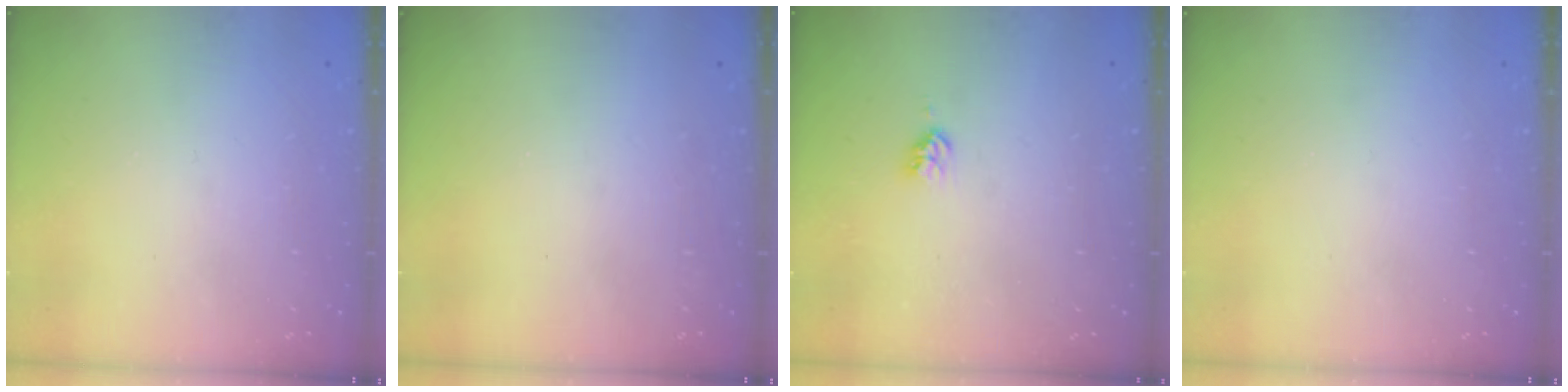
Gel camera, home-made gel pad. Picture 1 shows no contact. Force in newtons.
{"total": 0.0}
{"total": 2.8, "press": 2.8, "slide": 0.3}
{"total": 0.0}